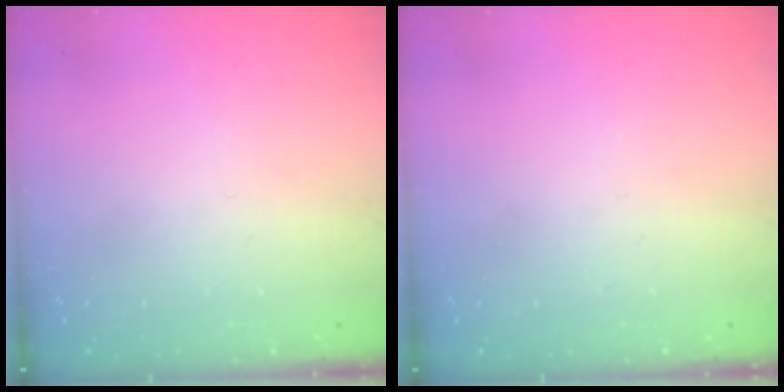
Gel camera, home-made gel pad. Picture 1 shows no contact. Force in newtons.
{"total": 0.0}